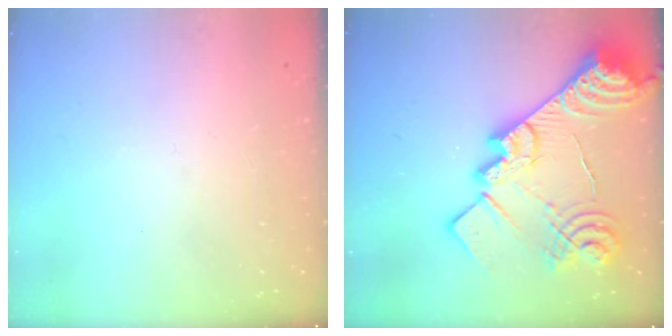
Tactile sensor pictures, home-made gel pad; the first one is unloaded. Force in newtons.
{"total": 31.6, "press": 31.4, "slide": 3.6}